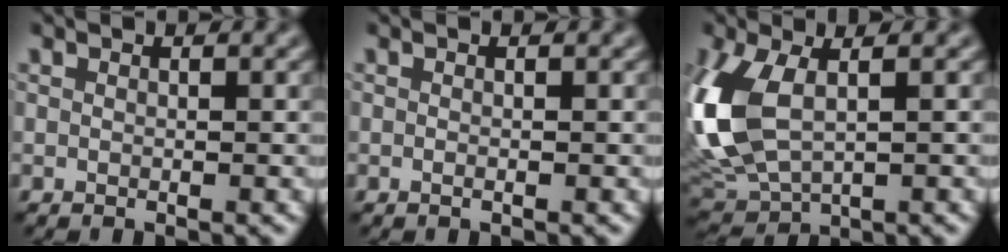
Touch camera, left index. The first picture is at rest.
{"total": 0.5, "force": [-0.3, 0.1, 0.4], "torque": [-0.007, -0.007, -0.010]}
{"total": 9.1, "force": [0.4, 5.0, 7.5], "torque": [-0.195, -0.005, 0.009]}